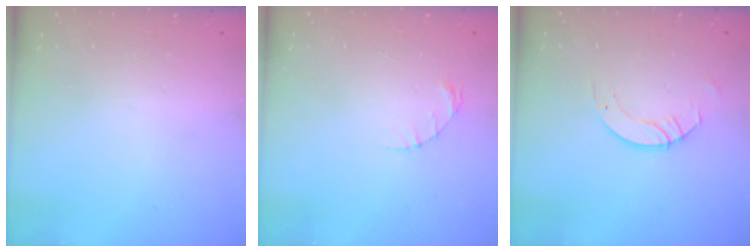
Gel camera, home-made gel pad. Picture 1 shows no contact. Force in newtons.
{"total": 1.4, "press": 1.4, "slide": 0.2}
{"total": 3.3, "press": 3.3, "slide": 0.2}